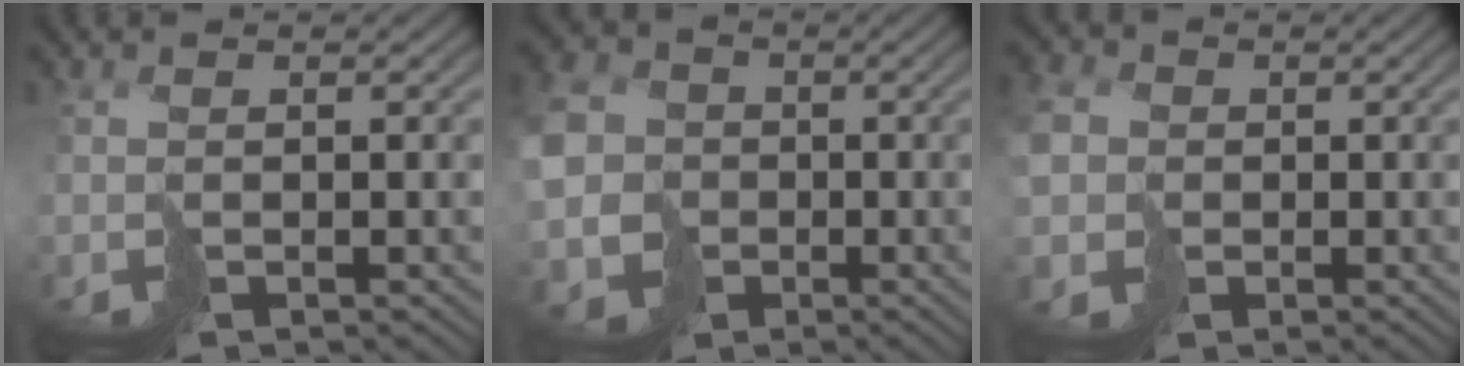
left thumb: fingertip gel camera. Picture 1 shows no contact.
{"total": 8.8, "force": [-1.1, 8.0, 3.6], "torque": [-0.113, -0.013, -0.025]}
{"total": 5.1, "force": [-0.3, 4.7, 1.9], "torque": [-0.076, -0.004, -0.008]}